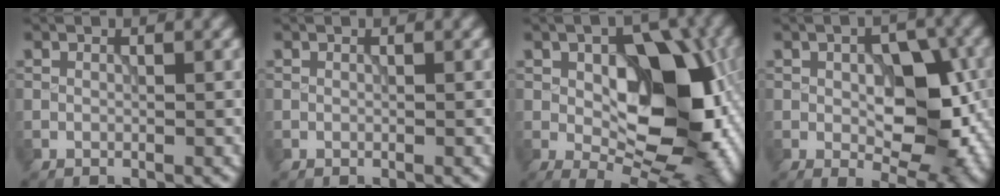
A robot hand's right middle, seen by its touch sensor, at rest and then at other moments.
{"total": 0.0}
{"total": 12.6, "force": [-0.1, 7.2, 10.4], "torque": [-0.142, 0.000, 0.001]}
{"total": 8.0, "force": [-0.4, 4.4, 6.7], "torque": [-0.096, -0.003, -0.004]}